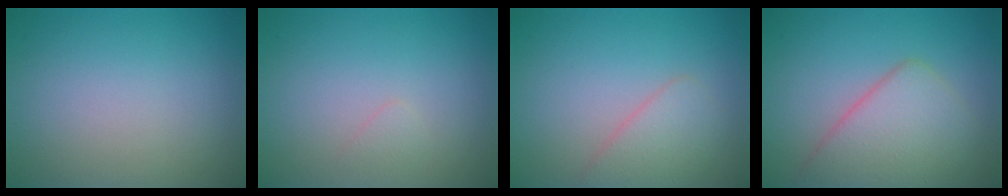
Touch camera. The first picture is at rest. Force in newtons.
{"total": 0.6, "press": 0.6, "slide": 0.1}
{"total": 2.6, "press": 2.6, "slide": 0.1}
{"total": 5.5, "press": 5.5, "slide": 0.2}